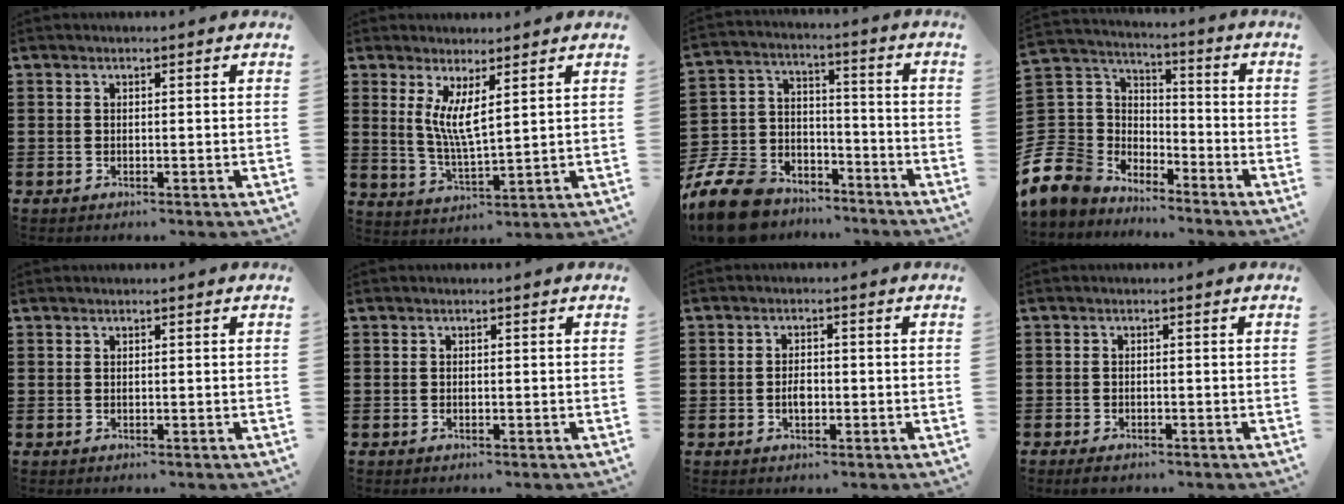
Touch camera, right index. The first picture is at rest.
{"total": 5.5, "force": [2.3, 1.0, 4.9], "torque": [-0.103, -0.003, 0.041]}
{"total": 12.8, "force": [-10.7, 5.7, 4.1], "torque": [-0.109, 0.047, -0.211]}
{"total": 8.8, "force": [-5.2, 7.1, 0.5], "torque": [-0.076, -0.005, -0.107]}
{"total": 0.0}
{"total": 0.0}
{"total": 2.3, "force": [-0.5, 1.4, 1.8], "torque": [-0.025, -0.001, -0.010]}
{"total": 1.2, "force": [-1.1, 0.4, 0.2], "torque": [-0.007, 0.000, -0.023]}